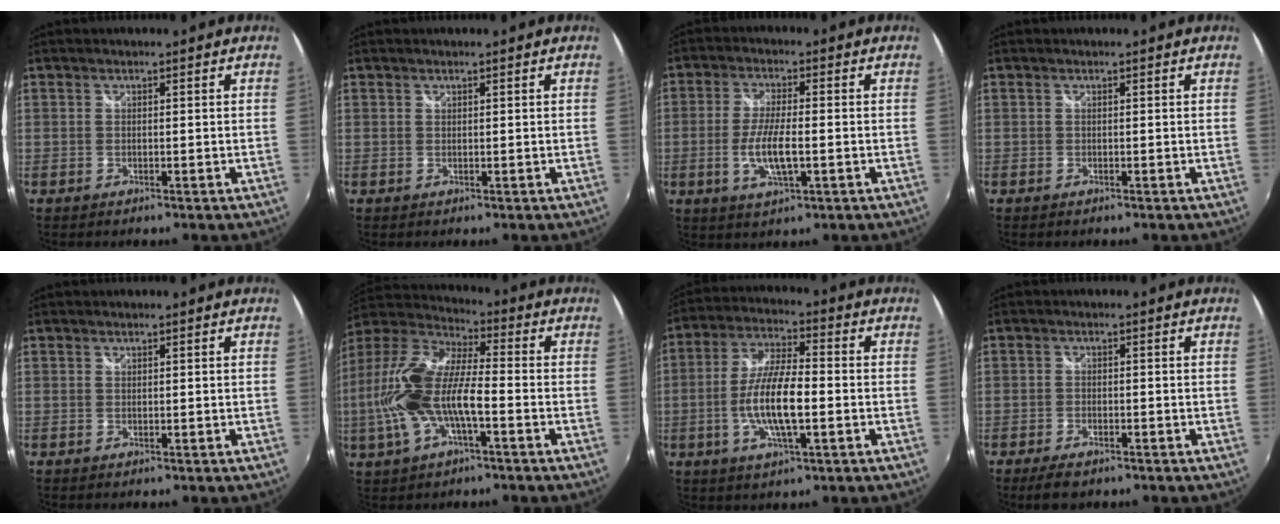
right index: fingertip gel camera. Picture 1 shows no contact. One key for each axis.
{"total": 0.0}
{"total": 7.7, "fx": -1.8, "fy": 2.1, "fz": 7.2, "tx": -0.144, "ty": -0.009, "tz": -0.032}
{"total": 0.0}
{"total": 0.0}
{"total": 16.9, "fx": -3.7, "fy": 6.0, "fz": 15.4, "tx": -0.317, "ty": 0.000, "tz": -0.073}
{"total": 11.5, "fx": -2.6, "fy": 3.0, "fz": 10.8, "tx": -0.217, "ty": -0.002, "tz": -0.049}
{"total": 4.2, "fx": -3.1, "fy": 1.6, "fz": 2.4, "tx": -0.059, "ty": -0.013, "tz": -0.053}